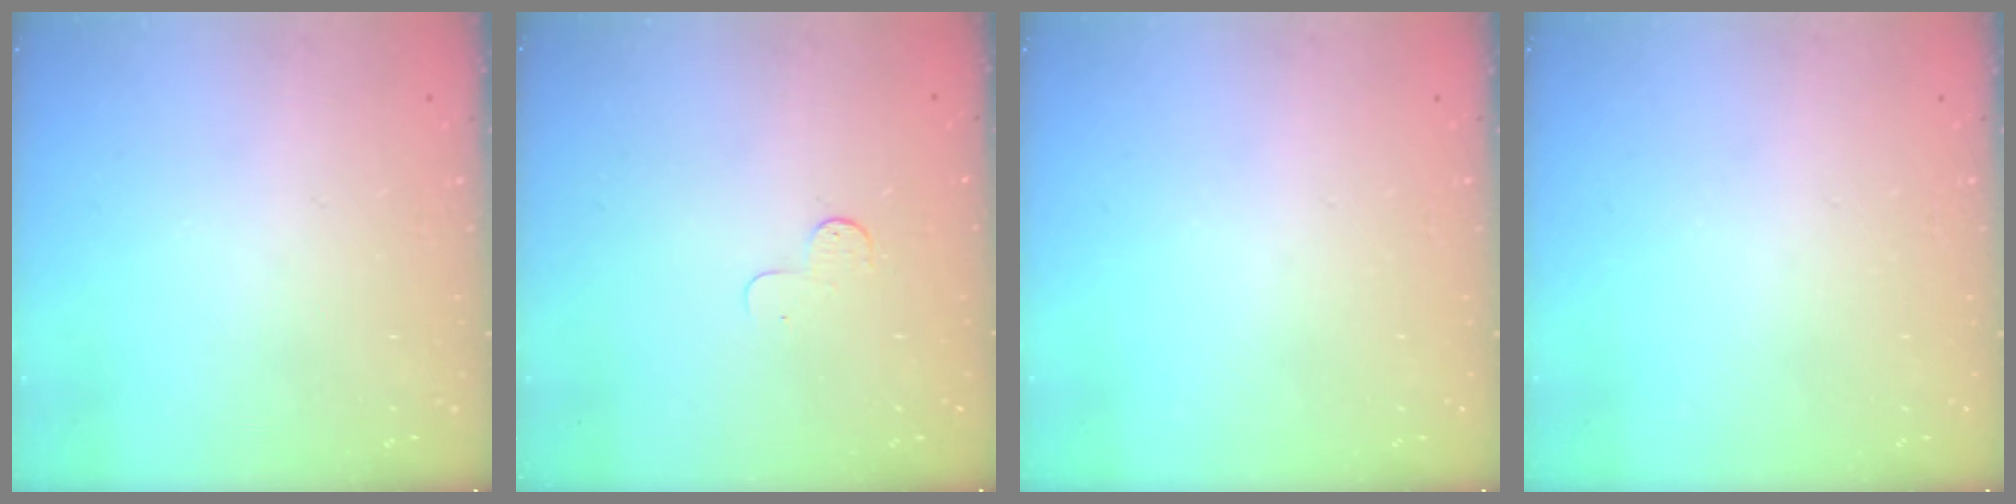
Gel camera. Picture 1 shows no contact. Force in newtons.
{"total": 3.9, "press": 3.9, "slide": 0.4}
{"total": 0.0}
{"total": 0.0}